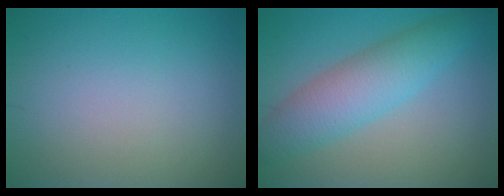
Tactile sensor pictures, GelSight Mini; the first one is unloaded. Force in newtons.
{"total": 5.6, "press": 5.6, "slide": 0.1}